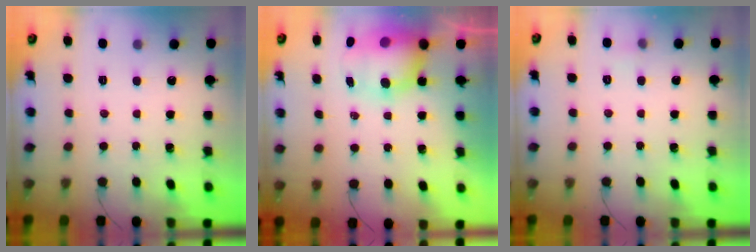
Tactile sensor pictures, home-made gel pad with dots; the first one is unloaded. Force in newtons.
{"total": 10.4, "press": 10.2, "slide": 2.1}
{"total": 4.0, "press": 3.8, "slide": 1.0}